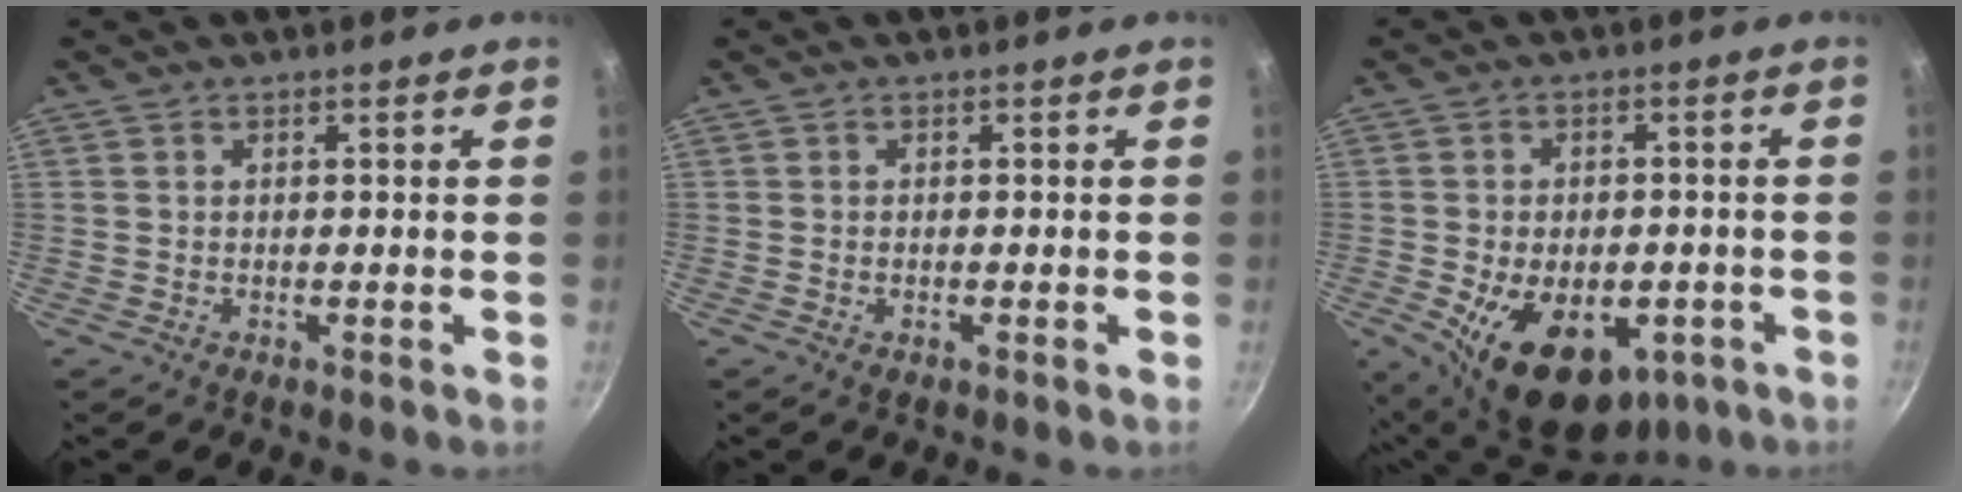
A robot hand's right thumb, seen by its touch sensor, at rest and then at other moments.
{"total": 0.9, "force": [-0.3, 0.5, 0.7], "torque": [-0.012, 0.002, -0.005]}
{"total": 17.2, "force": [-5.9, 10.7, 12.2], "torque": [-0.166, 0.002, -0.069]}